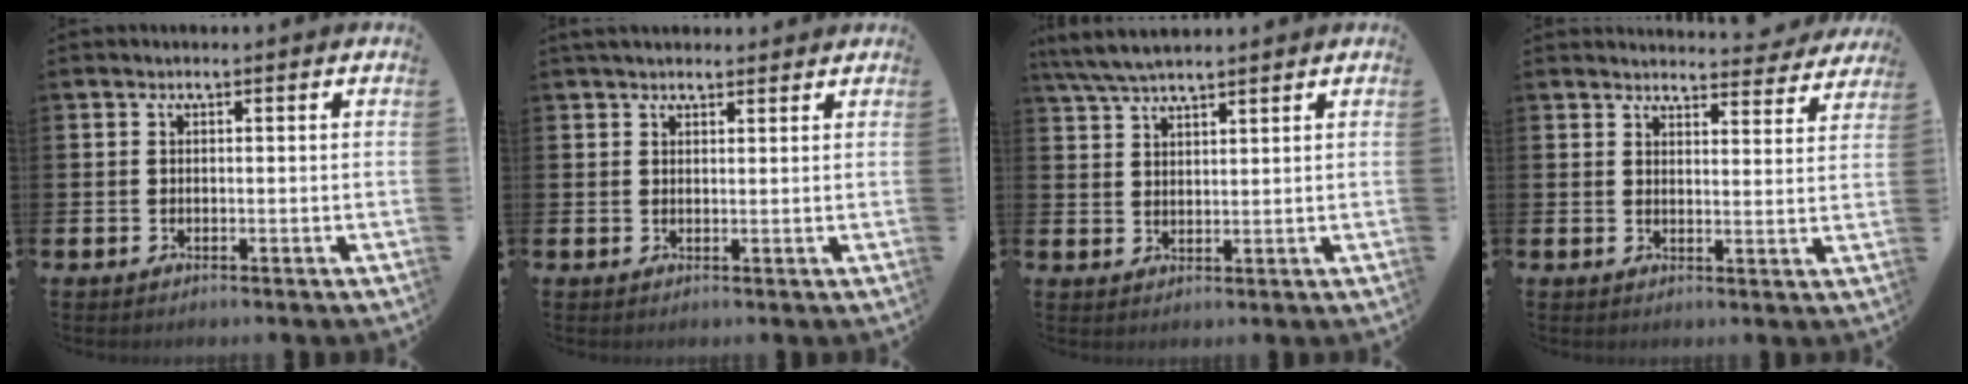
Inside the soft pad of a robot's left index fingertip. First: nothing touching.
{"total": 2.3, "force": [2.1, 0.7, 0.4], "torque": [0.001, -0.006, 0.037]}
{"total": 5.1, "force": [4.8, 0.7, 1.8], "torque": [-0.051, -0.010, 0.089]}
{"total": 4.0, "force": [4.0, 0.3, 0.2], "torque": [0.006, -0.033, 0.068]}